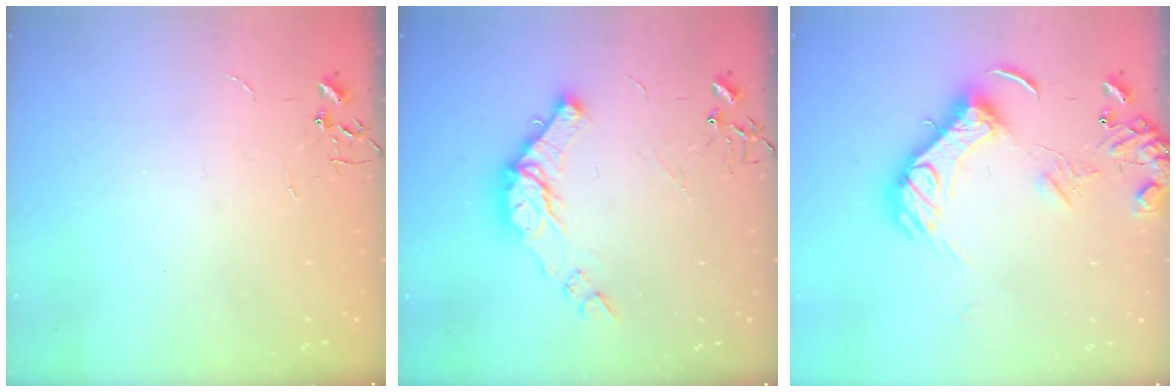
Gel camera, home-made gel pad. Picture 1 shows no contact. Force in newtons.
{"total": 13.5, "press": 13.5, "slide": 1.2}
{"total": 15.7, "press": 15.6, "slide": 1.9}